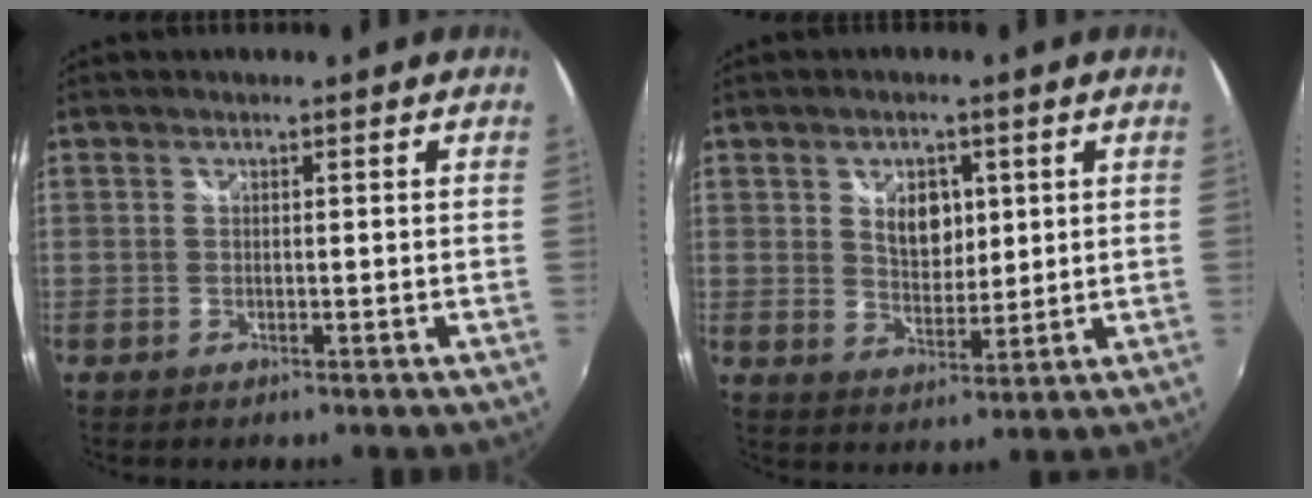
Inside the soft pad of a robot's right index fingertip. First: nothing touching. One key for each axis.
{"total": 6.4, "fx": 2.1, "fy": 4.3, "fz": 4.3, "tx": -0.063, "ty": 0.002, "tz": 0.039}